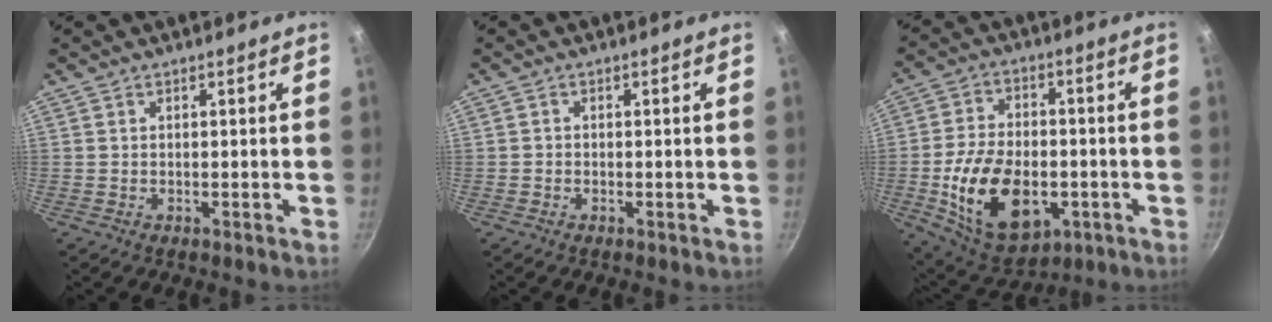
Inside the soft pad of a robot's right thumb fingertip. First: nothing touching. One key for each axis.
{"total": 0.6, "fx": -0.3, "fy": 0.5, "fz": 0.2, "tx": -0.004, "ty": 0.003, "tz": -0.008}
{"total": 18.7, "fx": -4.4, "fy": 11.6, "fz": 14.0, "tx": -0.233, "ty": 0.013, "tz": -0.061}